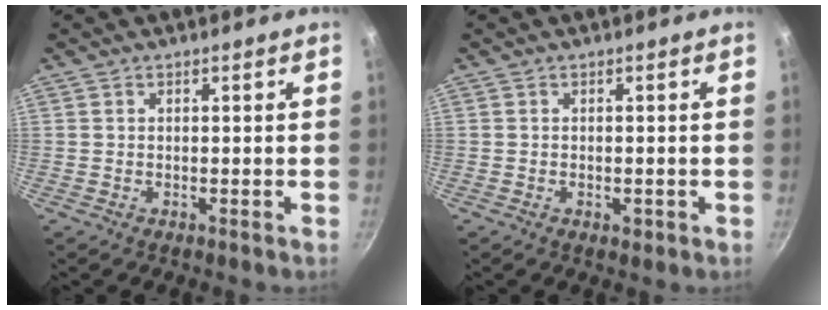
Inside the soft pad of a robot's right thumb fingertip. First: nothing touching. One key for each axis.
{"total": 1.5, "fx": -0.6, "fy": 0.8, "fz": 1.2, "tx": -0.015, "ty": -0.002, "tz": -0.008}